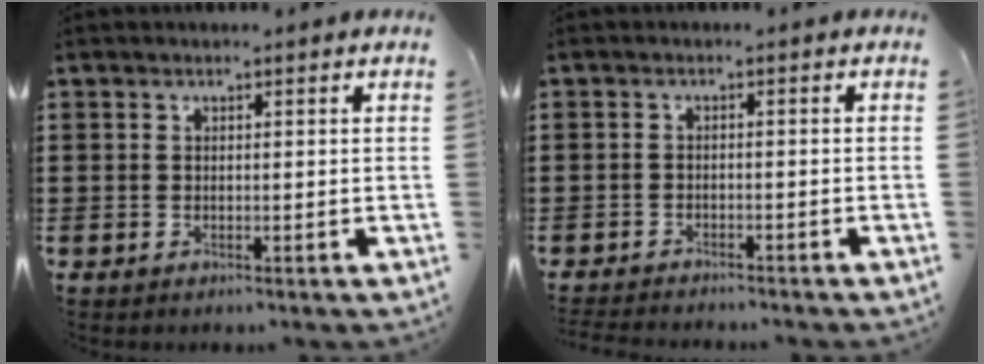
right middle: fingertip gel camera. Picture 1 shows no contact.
{"total": 1.9, "force": [-1.9, -0.1, 0.0], "torque": [-0.006, -0.004, -0.040]}